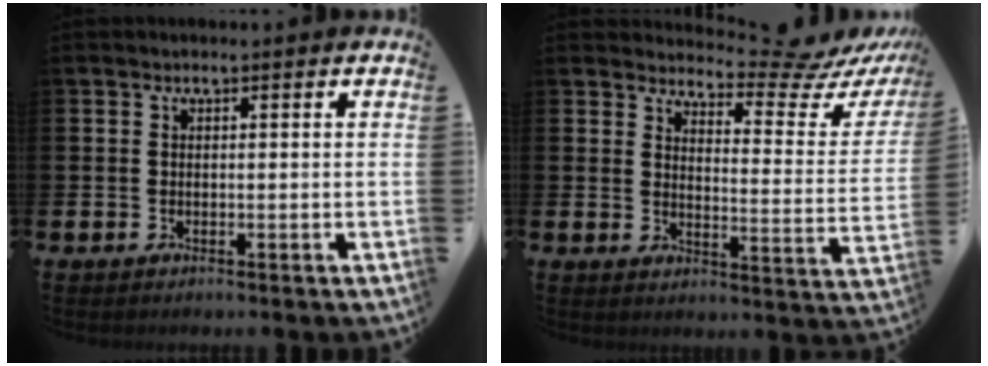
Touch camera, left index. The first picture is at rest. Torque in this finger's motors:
{"motor_torque": [-0.48, -0.79, -0.01, 0.01]}